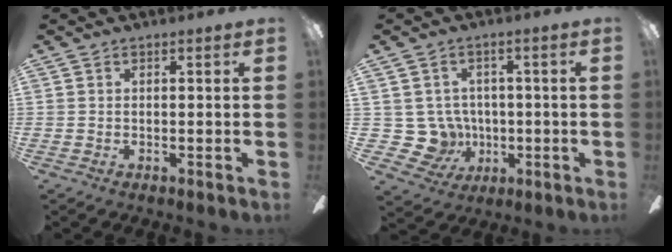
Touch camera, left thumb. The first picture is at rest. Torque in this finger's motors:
{"motor_torque": [-0.26, 0.37, -0.26, 0.07, 0.00]}